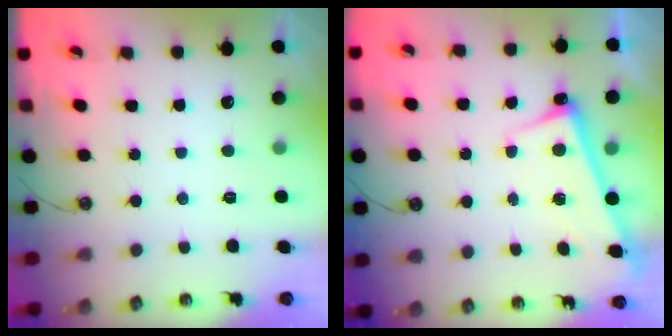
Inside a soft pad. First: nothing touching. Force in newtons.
{"total": 2.6, "press": 2.6, "slide": 0.6}